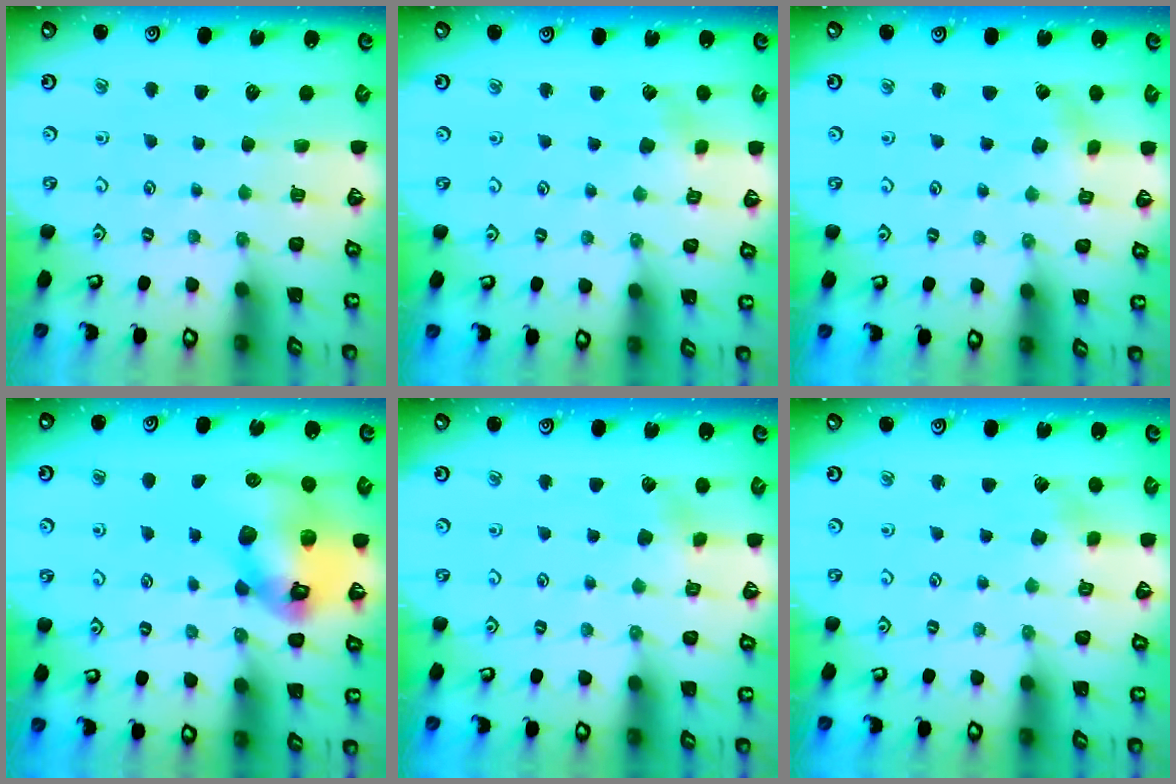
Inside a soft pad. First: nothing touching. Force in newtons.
{"total": 2.8, "press": 2.8, "slide": 0.5}
{"total": 1.3, "press": 1.3, "slide": 0.1}
{"total": 17.4, "press": 17.2, "slide": 2.5}
{"total": 3.8, "press": 3.8, "slide": 0.4}
{"total": 2.9, "press": 2.9, "slide": 0.4}